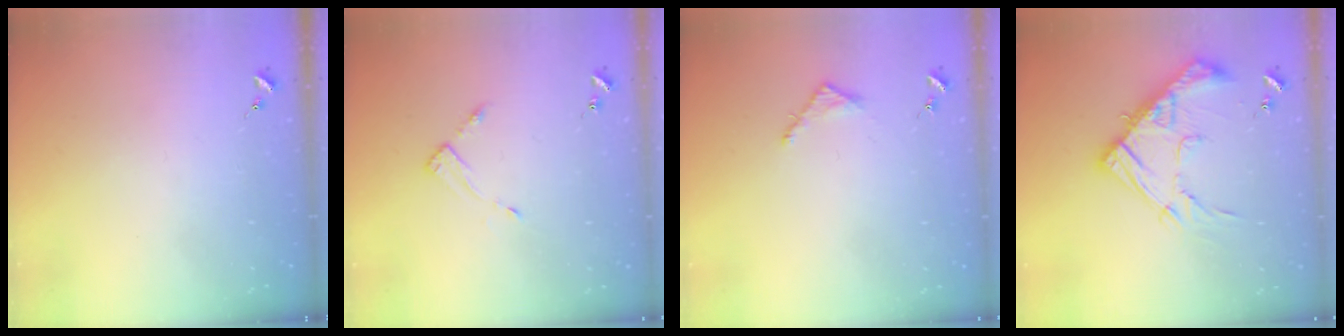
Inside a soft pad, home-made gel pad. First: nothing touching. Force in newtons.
{"total": 3.4, "press": 3.4, "slide": 0.4}
{"total": 3.5, "press": 3.5, "slide": 0.3}
{"total": 15.9, "press": 15.9, "slide": 1.2}